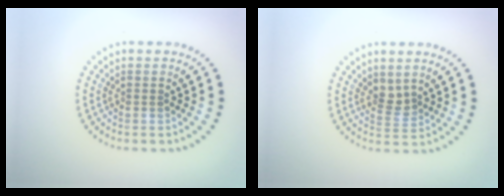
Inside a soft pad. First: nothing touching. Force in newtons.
{"total": 1.9, "press": 1.3, "slide": 1.3}